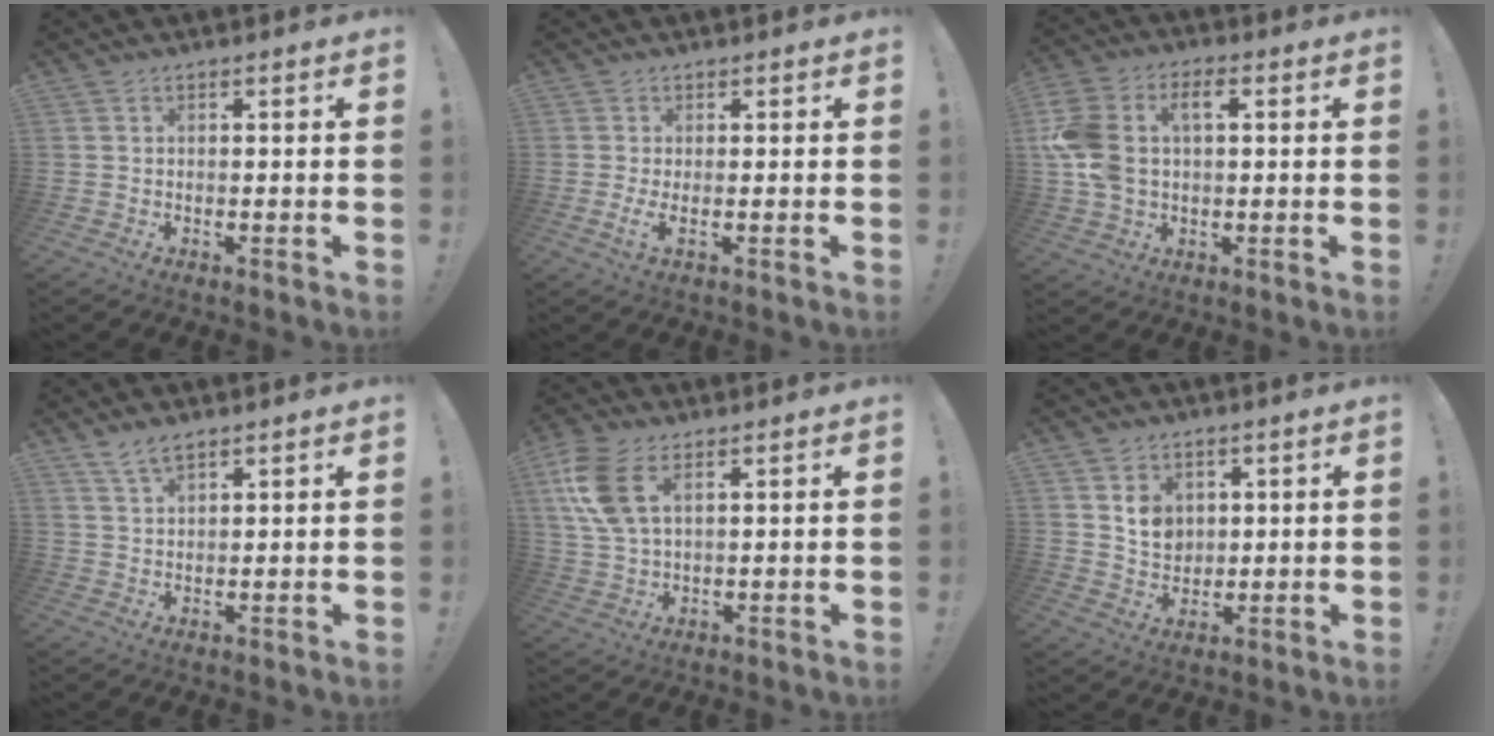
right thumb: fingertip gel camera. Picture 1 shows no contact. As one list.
[{"total": 2.6, "force": [0.3, 0.1, 2.6], "torque": [-0.029, -0.021, 0.006]}, {"total": 12.6, "force": [2.1, 8.6, 9.0], "torque": [-0.202, 0.005, 0.038]}, {"total": 4.5, "force": [3.4, 1.6, 2.6], "torque": [-0.042, -0.018, 0.063]}, {"total": 11.6, "force": [4.7, 6.0, 8.8], "torque": [-0.182, -0.007, 0.093]}, {"total": 7.9, "force": [3.1, 6.9, 2.4], "torque": [-0.020, -0.022, 0.063]}]